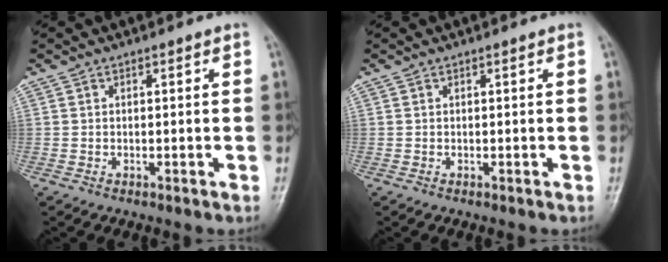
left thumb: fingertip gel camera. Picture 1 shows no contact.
{"total": 0.0}